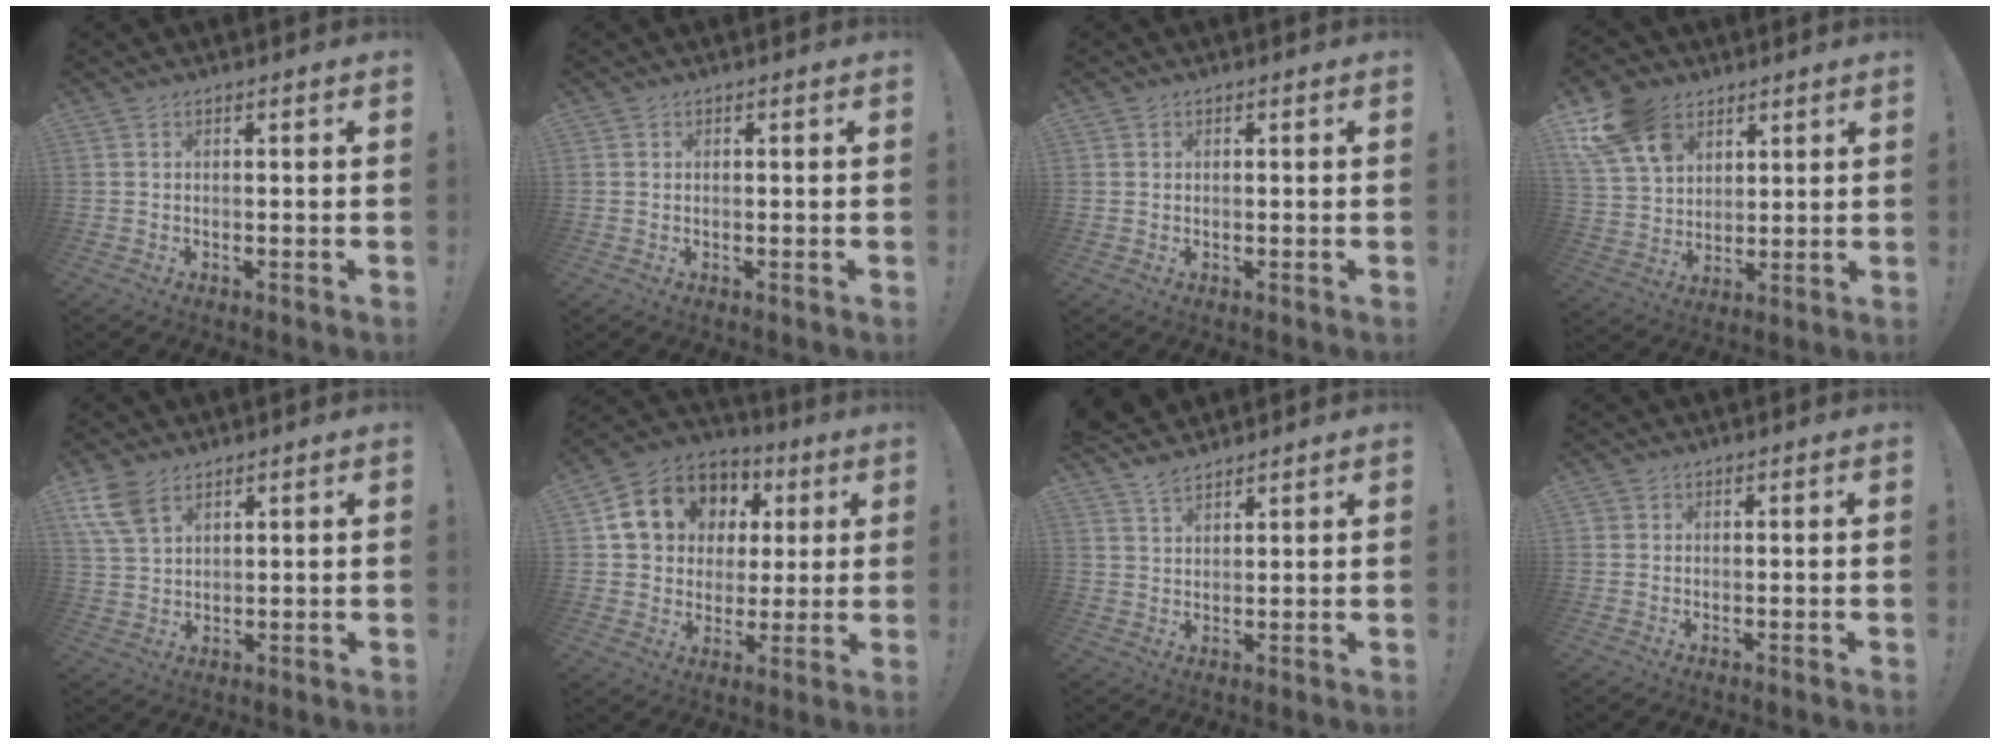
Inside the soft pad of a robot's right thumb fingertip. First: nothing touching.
{"total": 0.6, "force": [0.3, 0.4, -0.3], "torque": [0.007, 0.001, 0.005]}
{"total": 0.9, "force": [0.5, 0.8, -0.2], "torque": [0.007, 0.001, 0.008]}
{"total": 15.7, "force": [8.3, 11.1, 7.4], "torque": [-0.147, -0.040, 0.162]}
{"total": 8.2, "force": [4.8, 4.7, 4.7], "torque": [-0.092, -0.014, 0.096]}
{"total": 14.9, "force": [5.4, 12.3, 6.5], "torque": [-0.102, -0.013, 0.121]}
{"total": 5.3, "force": [4.7, 1.9, 1.6], "torque": [-0.032, -0.025, 0.089]}
{"total": 1.1, "force": [0.4, 1.0, 0.3], "torque": [-0.009, 0.004, 0.008]}